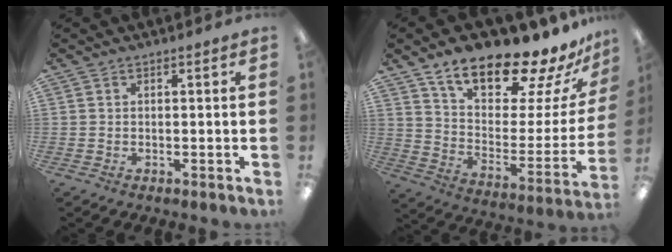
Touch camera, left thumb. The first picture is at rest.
{"total": 20.4, "force": [16.8, 6.4, 9.8], "torque": [-0.145, -0.124, 0.280]}